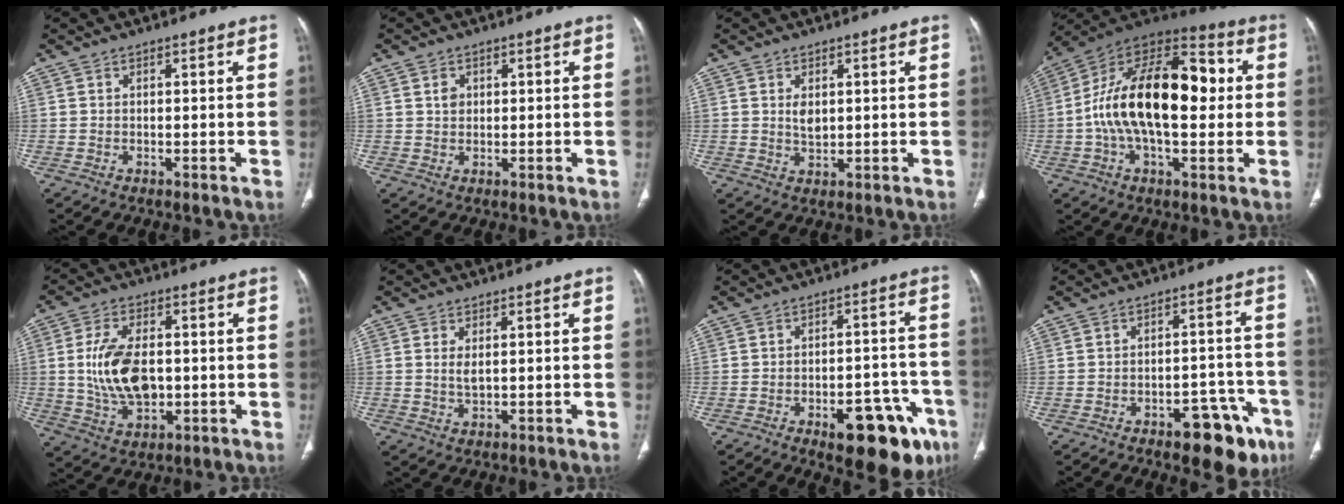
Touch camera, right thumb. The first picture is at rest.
{"total": 2.1, "force": [0.7, 1.7, 1.0], "torque": [-0.011, -0.003, 0.013]}
{"total": 3.0, "force": [0.8, 1.8, 2.3], "torque": [-0.034, -0.008, 0.020]}
{"total": 24.2, "force": [1.1, 12.5, 20.7], "torque": [-0.342, 0.036, 0.010]}
{"total": 12.3, "force": [0.2, 7.2, 9.9], "torque": [-0.182, -0.002, 0.013]}
{"total": 2.3, "force": [0.6, 1.0, 2.0], "torque": [-0.039, -0.006, 0.017]}
{"total": 16.2, "force": [-8.1, 7.0, 12.1], "torque": [-0.095, 0.047, -0.095]}
{"total": 12.4, "force": [-6.9, 5.8, 8.5], "torque": [-0.070, 0.044, -0.084]}